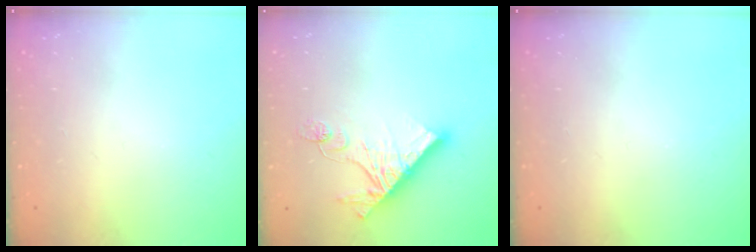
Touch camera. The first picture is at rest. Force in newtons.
{"total": 12.9, "press": 12.9, "slide": 1.0}
{"total": 0.0}